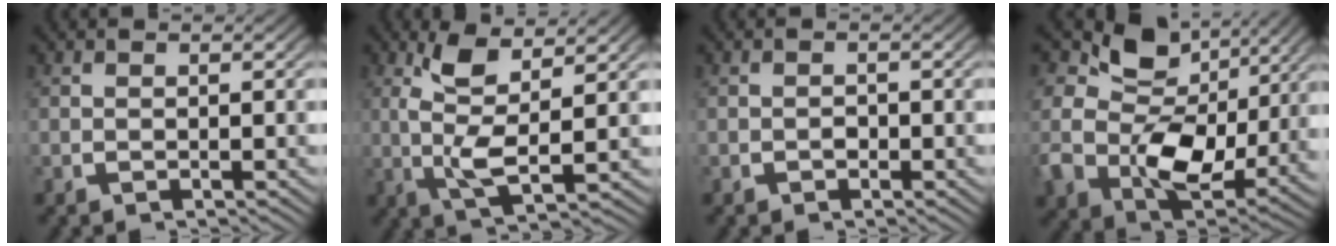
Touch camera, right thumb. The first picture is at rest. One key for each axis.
{"total": 6.2, "fx": 1.3, "fy": 2.6, "fz": 5.5, "tx": -0.117, "ty": -0.020, "tz": 0.029}
{"total": 0.7, "fx": -0.5, "fy": 0.5, "fz": 0.2, "tx": -0.008, "ty": -0.008, "tz": -0.007}
{"total": 12.1, "fx": 0.1, "fy": 8.6, "fz": 8.4, "tx": -0.179, "ty": -0.045, "tz": 0.015}